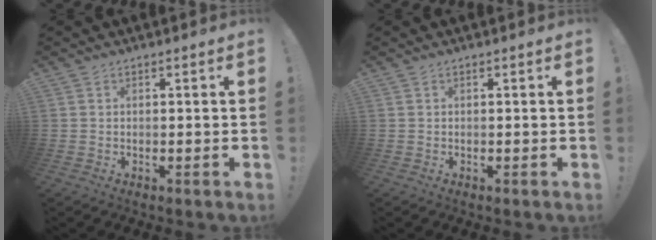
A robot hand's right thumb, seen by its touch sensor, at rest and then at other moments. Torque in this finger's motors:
{"motor_torque": [0.02, 0.11, 0.06, 0.07, -0.08]}